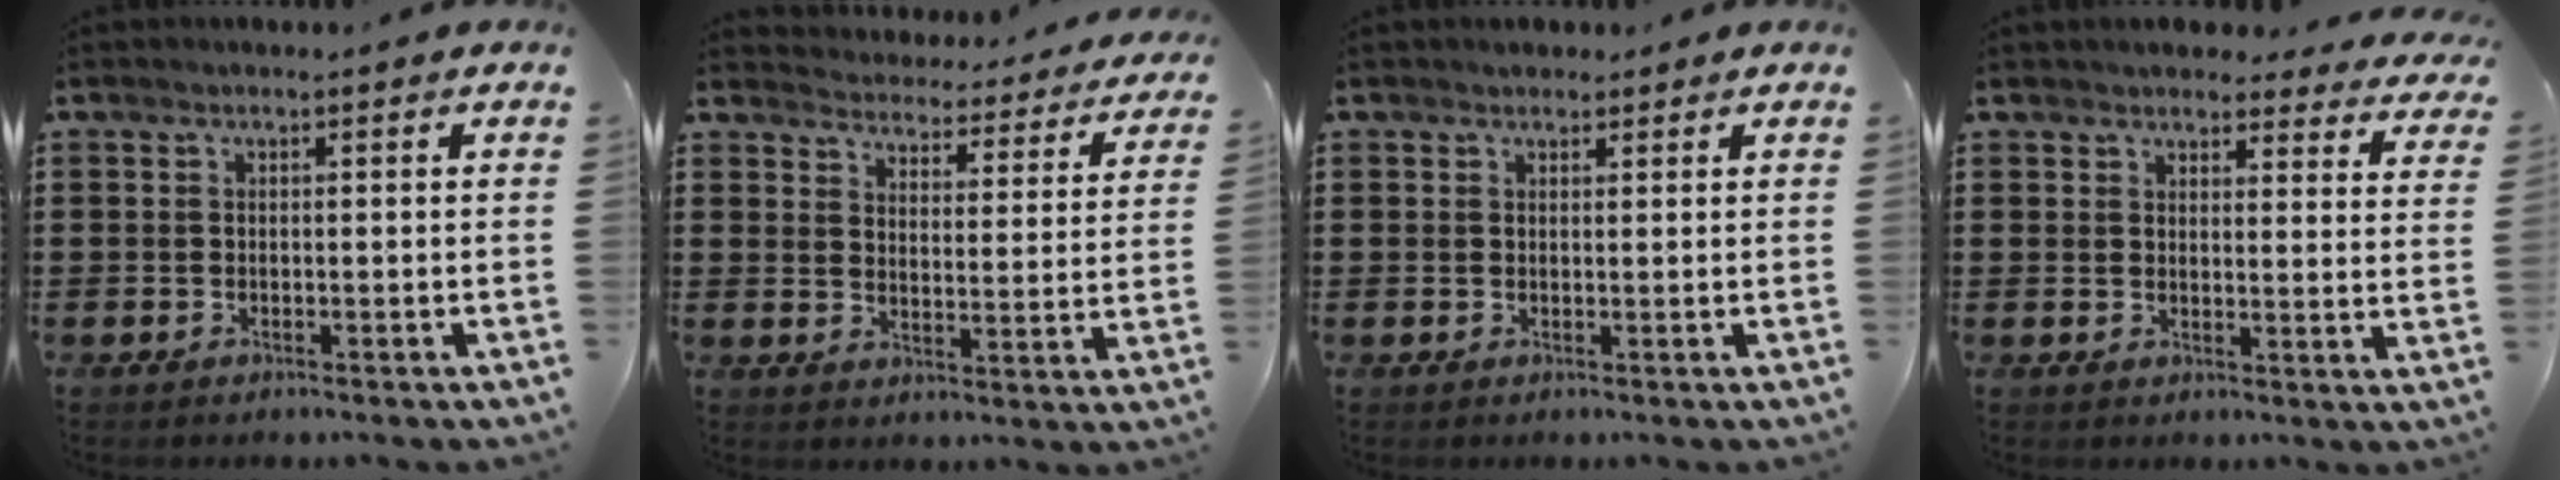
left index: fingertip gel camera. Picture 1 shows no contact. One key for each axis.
{"total": 4.0, "fx": 4.0, "fy": -0.1, "fz": -0.2, "tx": -0.013, "ty": -0.041, "tz": 0.063}
{"total": 1.3, "fx": 1.2, "fy": 0.6, "fz": 0.0, "tx": -0.003, "ty": 0.004, "tz": 0.024}
{"total": 3.7, "fx": 3.6, "fy": 0.6, "fz": 0.5, "tx": -0.016, "ty": -0.019, "tz": 0.064}